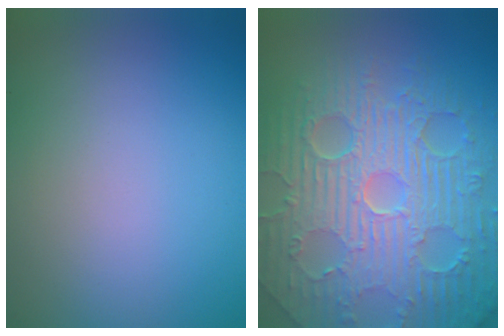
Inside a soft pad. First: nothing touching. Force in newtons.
{"total": 11.6, "press": 7.5, "slide": 8.9}